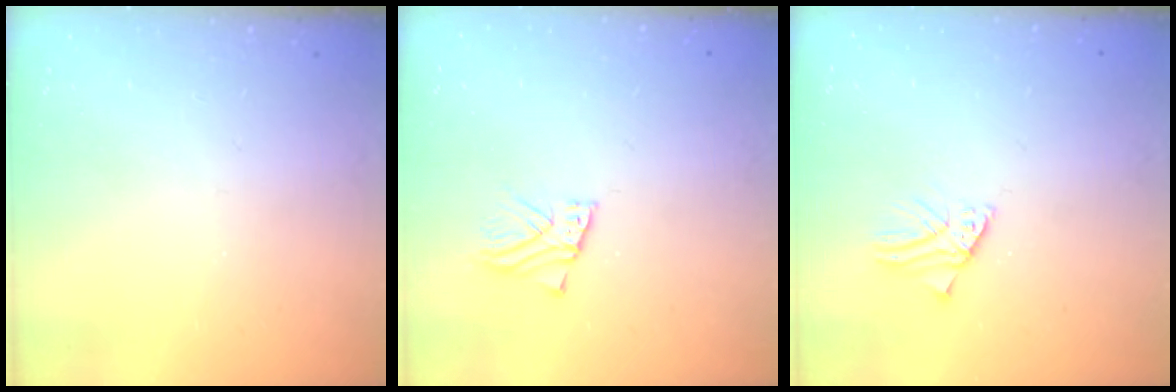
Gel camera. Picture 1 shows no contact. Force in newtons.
{"total": 2.8, "press": 2.8, "slide": 0.2}
{"total": 1.6, "press": 1.6, "slide": 0.2}